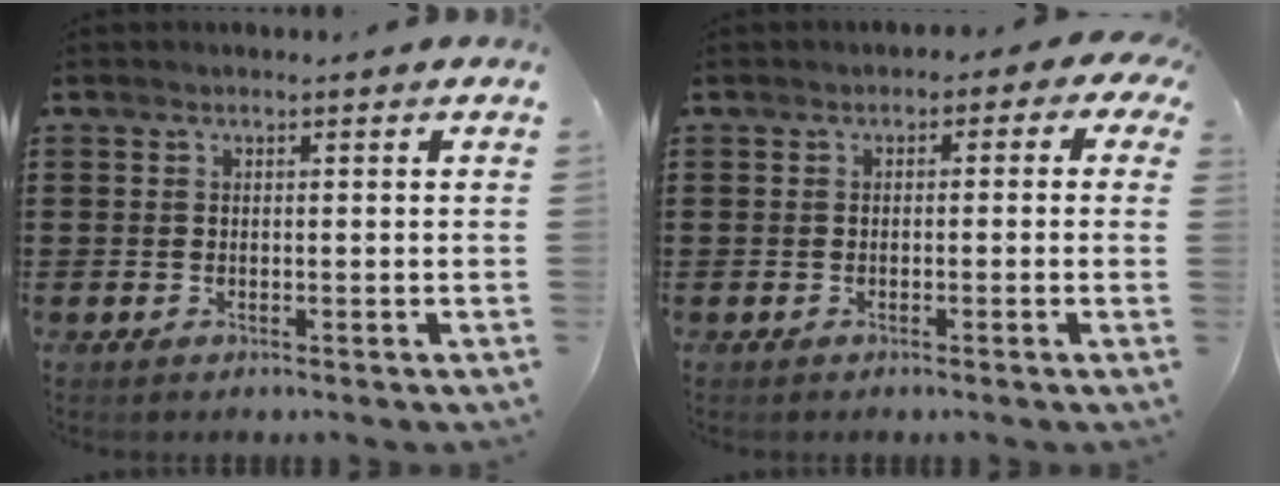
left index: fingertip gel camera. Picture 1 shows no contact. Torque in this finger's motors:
{"motor_torque": [2.01, -0.13, 0.76, 0.08]}